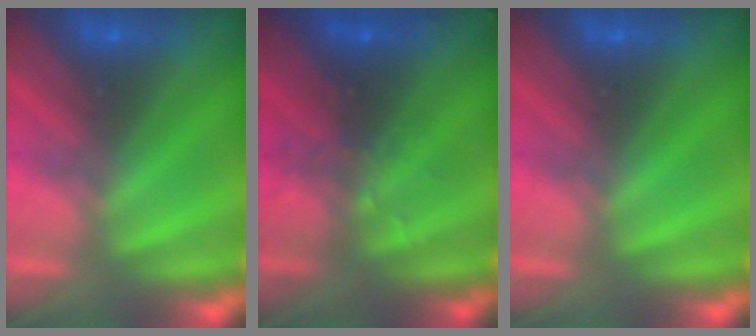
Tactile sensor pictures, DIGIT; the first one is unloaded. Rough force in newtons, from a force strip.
{"total": 2.9}
{"total": 0.0}